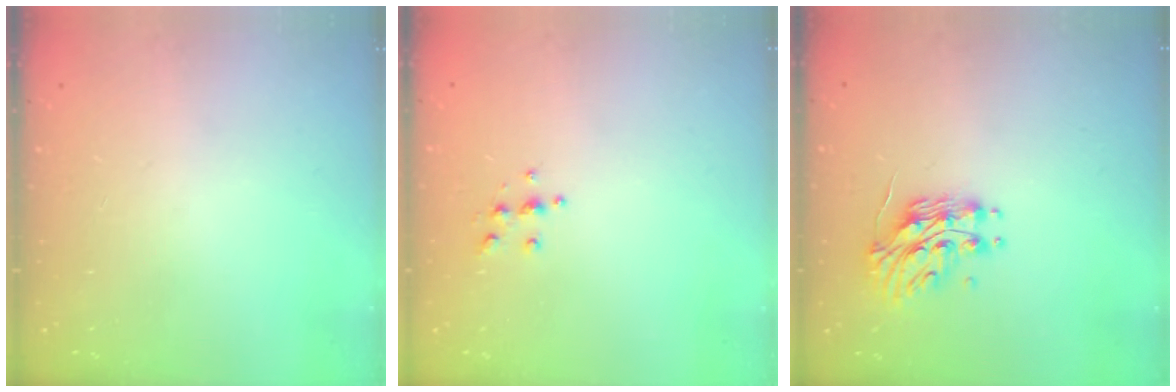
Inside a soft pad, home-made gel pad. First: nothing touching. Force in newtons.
{"total": 4.4, "press": 4.4, "slide": 0.4}
{"total": 11.8, "press": 11.8, "slide": 0.6}